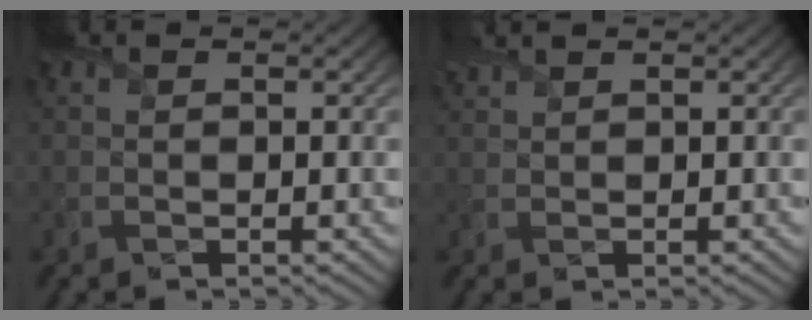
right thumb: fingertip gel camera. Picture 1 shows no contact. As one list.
[{"total": 1.7, "force": [1.6, 0.2, 0.5], "torque": [-0.018, 0.010, 0.038]}]